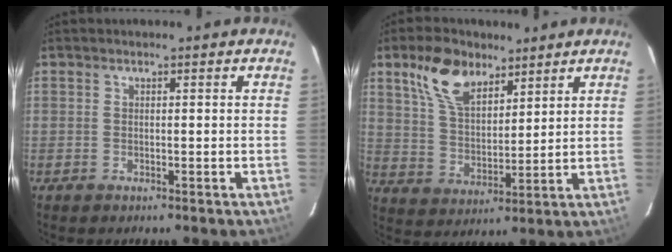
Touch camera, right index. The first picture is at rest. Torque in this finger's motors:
{"motor_torque": [1.03, 0.98, 0.20, 0.12]}